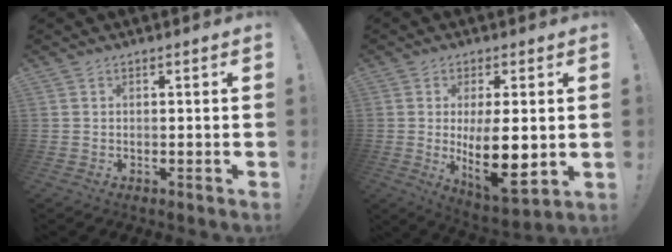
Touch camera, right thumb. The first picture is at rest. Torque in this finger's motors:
{"motor_torque": [0.22, 0.42, 0.88, 0.52, 0.07]}